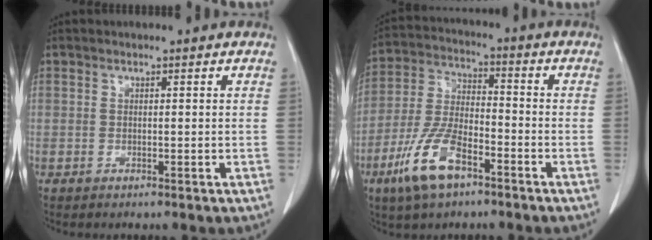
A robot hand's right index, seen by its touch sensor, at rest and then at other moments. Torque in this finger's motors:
{"motor_torque": [0.23, -0.19, -0.46, -0.21]}